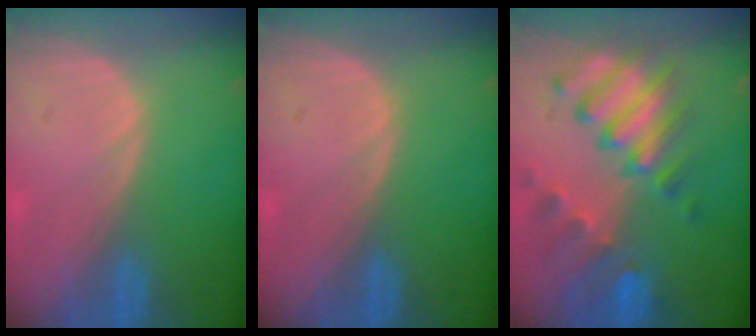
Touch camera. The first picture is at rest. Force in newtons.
{"total": 0.0}
{"total": 10.1, "press": 8.8, "slide": 4.8}